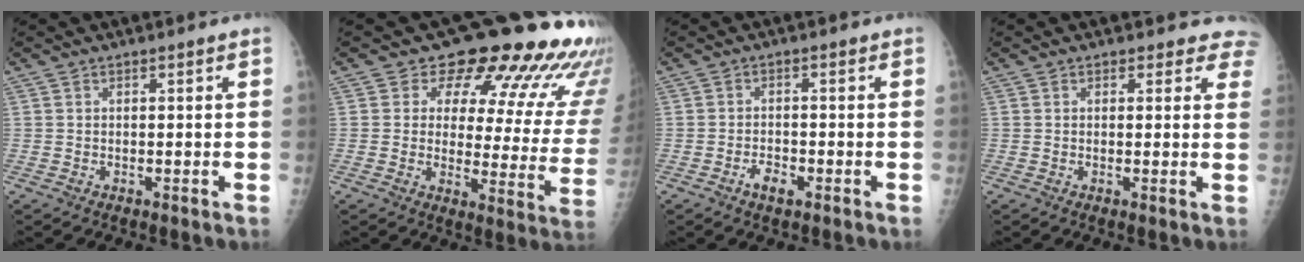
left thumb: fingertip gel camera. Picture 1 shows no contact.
{"total": 21.0, "force": [15.4, 9.0, 11.1], "torque": [-0.087, -0.086, 0.170]}
{"total": 3.0, "force": [-1.6, 1.6, 1.9], "torque": [-0.029, 0.006, -0.028]}
{"total": 6.2, "force": [5.4, 3.1, 0.2], "torque": [0.053, -0.018, 0.028]}